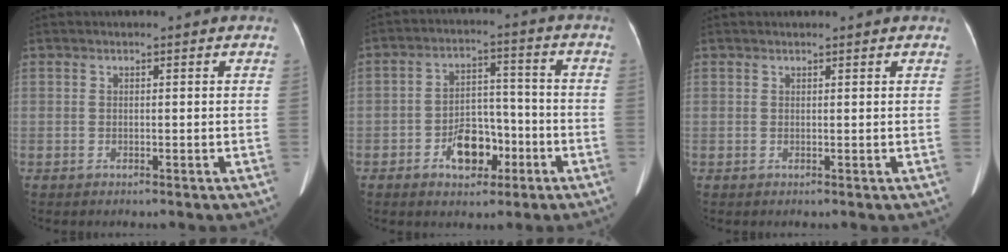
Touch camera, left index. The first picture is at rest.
{"total": 7.7, "force": [-3.7, 4.6, 5.0], "torque": [-0.088, 0.022, -0.056]}
{"total": 1.1, "force": [1.0, 0.1, 0.5], "torque": [-0.007, 0.016, 0.016]}